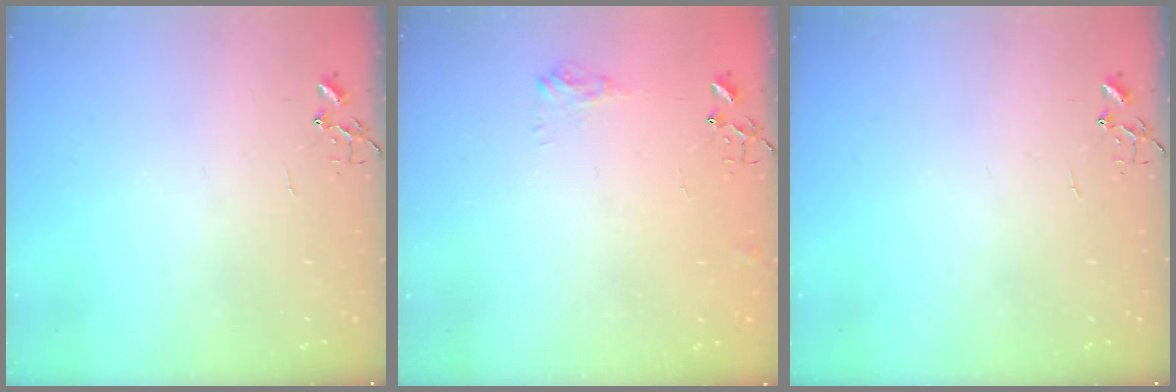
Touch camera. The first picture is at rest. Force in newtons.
{"total": 6.4, "press": 6.3, "slide": 0.8}
{"total": 0.0}